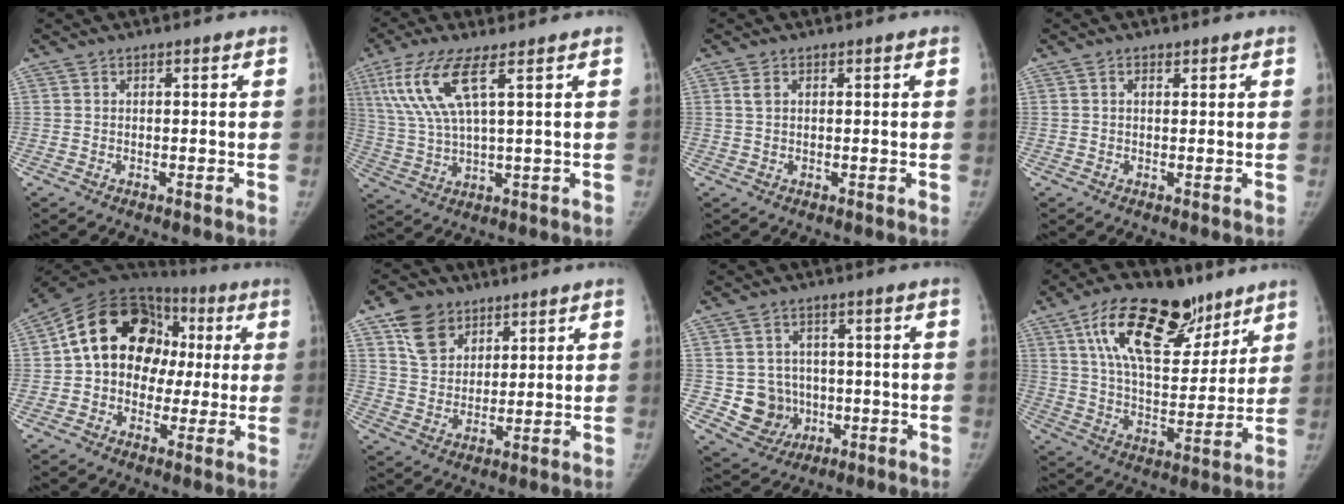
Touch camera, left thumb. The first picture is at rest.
{"total": 10.8, "force": [4.8, 2.5, 9.4], "torque": [-0.225, -0.014, 0.102]}
{"total": 1.4, "force": [0.5, 0.8, 1.0], "torque": [-0.022, 0.005, 0.013]}
{"total": 0.8, "force": [0.4, 0.5, 0.5], "torque": [-0.004, -0.003, 0.004]}
{"total": 18.8, "force": [1.9, 14.7, 11.5], "torque": [-0.156, 0.049, 0.023]}
{"total": 9.6, "force": [5.7, 6.7, 3.9], "torque": [-0.046, -0.025, 0.109]}
{"total": 8.4, "force": [-1.1, 8.0, 2.5], "torque": [-0.003, 0.007, -0.006]}
{"total": 21.9, "force": [12.5, 10.8, 14.4], "torque": [-0.198, -0.040, 0.216]}